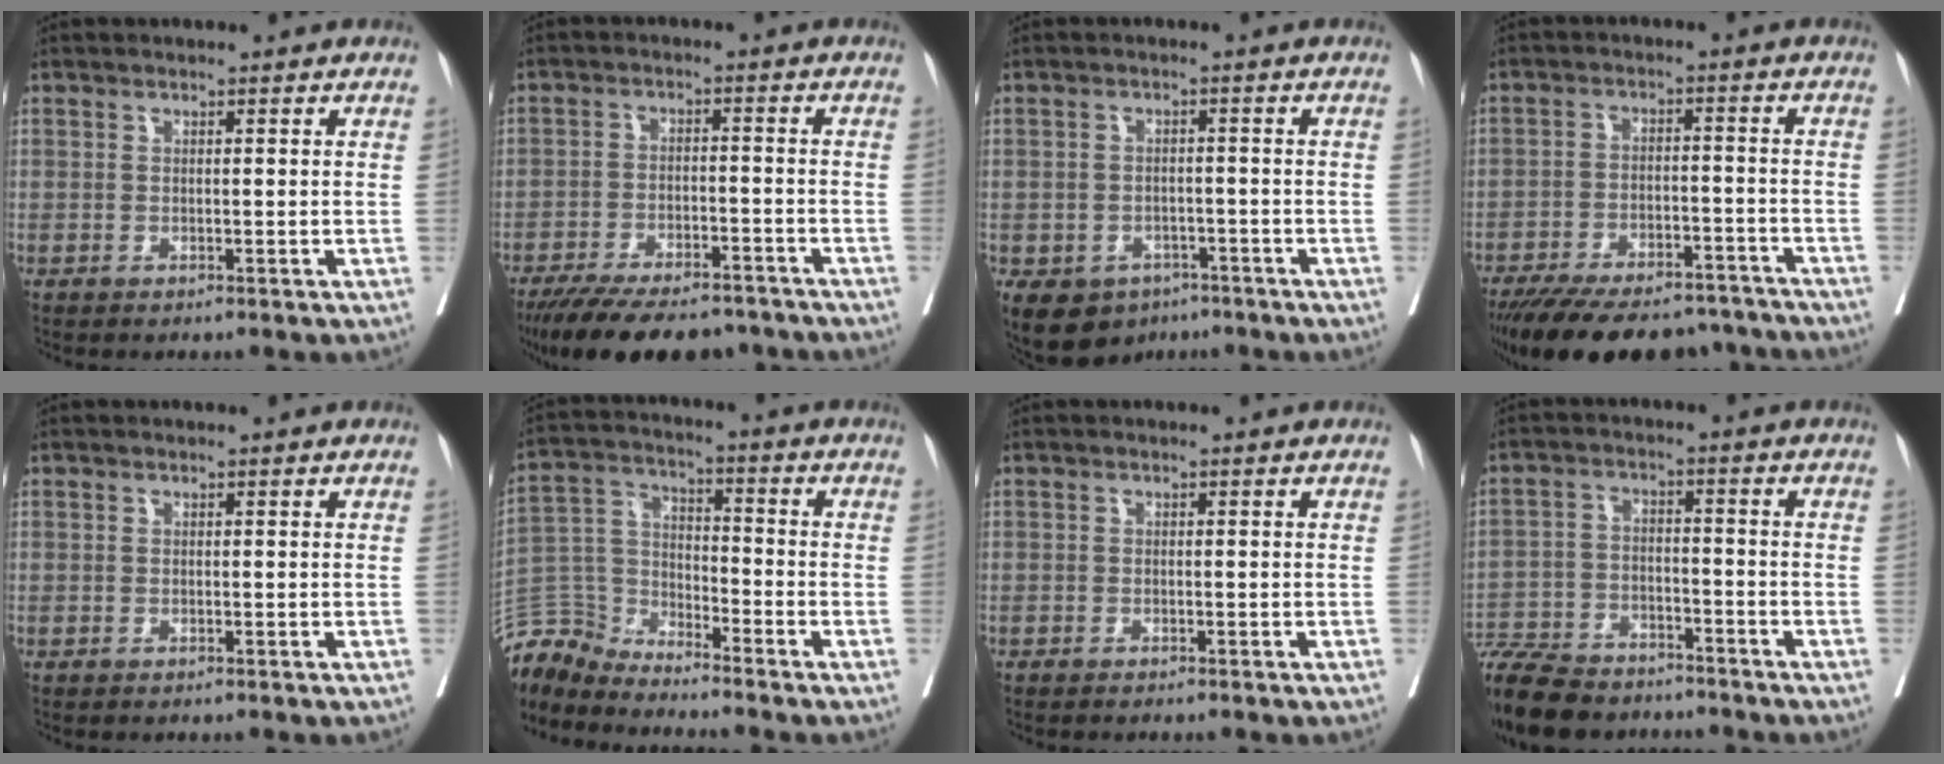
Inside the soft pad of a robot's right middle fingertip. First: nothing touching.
{"total": 16.2, "force": [-13.6, 4.9, 7.3], "torque": [-0.141, -0.015, -0.198]}
{"total": 9.2, "force": [-5.7, 6.6, 3.1], "torque": [-0.067, -0.002, -0.077]}
{"total": 20.4, "force": [-17.3, 6.6, 8.5], "torque": [-0.160, -0.014, -0.243]}
{"total": 0.0}
{"total": 8.6, "force": [-8.5, 0.2, -0.5], "torque": [0.005, 0.025, -0.174]}
{"total": 0.9, "force": [-0.8, 0.0, 0.3], "torque": [-0.005, 0.000, -0.013]}
{"total": 15.5, "force": [-13.3, 5.1, 6.1], "torque": [-0.139, -0.012, -0.215]}